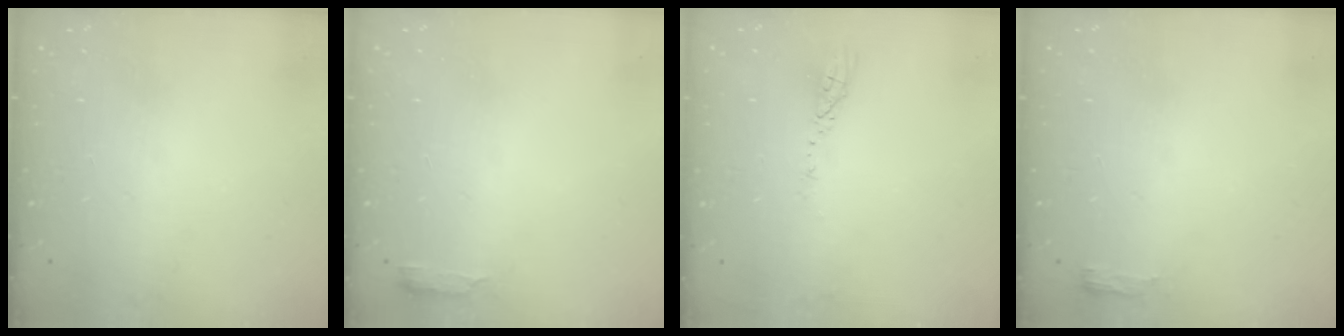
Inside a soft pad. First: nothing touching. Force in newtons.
{"total": 2.6, "press": 2.6, "slide": 0.5}
{"total": 3.5, "press": 3.4, "slide": 0.3}
{"total": 3.3, "press": 3.2, "slide": 1.0}